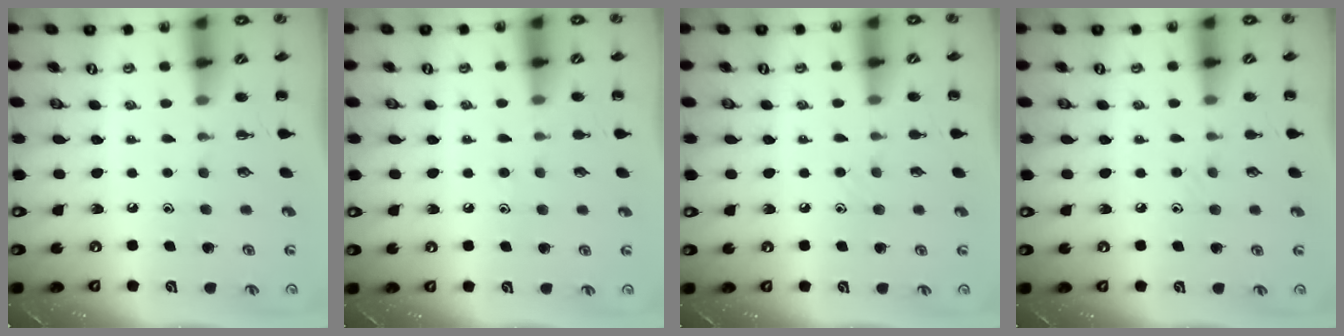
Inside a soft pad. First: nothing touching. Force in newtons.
{"total": 5.7, "press": 5.3, "slide": 2.1}
{"total": 5.8, "press": 5.3, "slide": 2.3}
{"total": 5.8, "press": 5.4, "slide": 2.1}